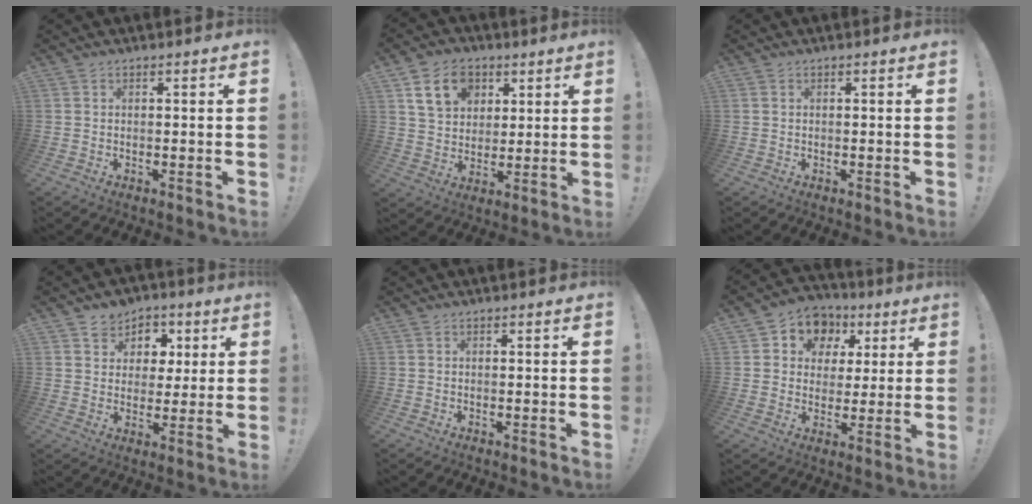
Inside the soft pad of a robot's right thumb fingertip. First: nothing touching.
{"total": 12.9, "force": [5.7, 10.0, 5.9], "torque": [-0.085, -0.015, 0.111]}
{"total": 0.0}
{"total": 7.4, "force": [2.4, 7.0, 1.0], "torque": [-0.006, -0.018, 0.050]}
{"total": 0.0}
{"total": 9.0, "force": [2.9, 8.1, 2.8], "torque": [-0.039, -0.014, 0.058]}